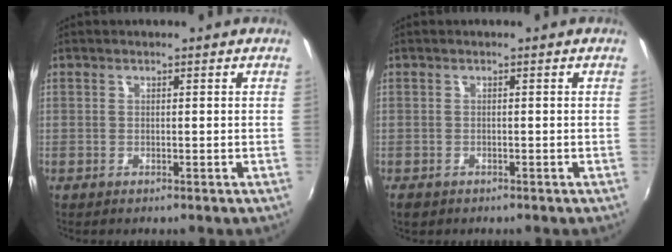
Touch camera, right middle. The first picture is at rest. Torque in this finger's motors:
{"motor_torque": [0.21, -0.38, 0.03, 0.00]}